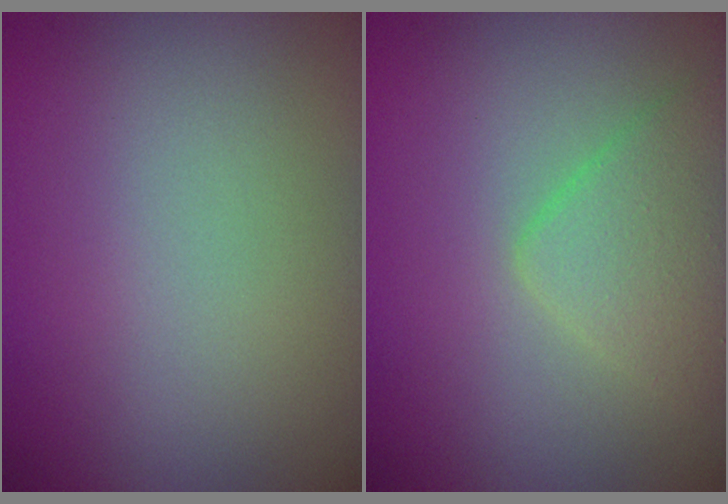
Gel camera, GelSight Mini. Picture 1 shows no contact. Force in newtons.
{"total": 2.9, "press": 2.9, "slide": 0.1}